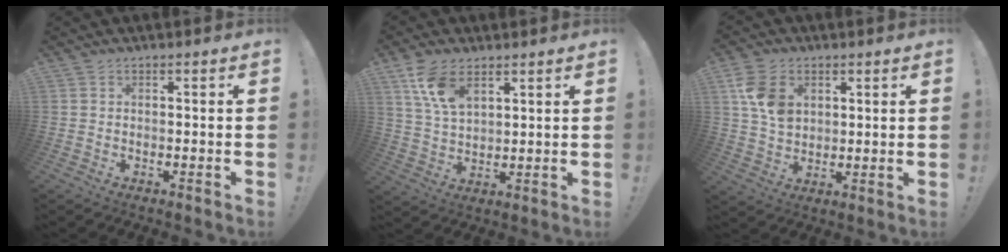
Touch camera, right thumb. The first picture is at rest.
{"total": 10.0, "force": [5.8, 5.1, 6.3], "torque": [-0.118, -0.020, 0.109]}
{"total": 10.7, "force": [3.4, 7.8, 6.5], "torque": [-0.103, -0.005, 0.066]}